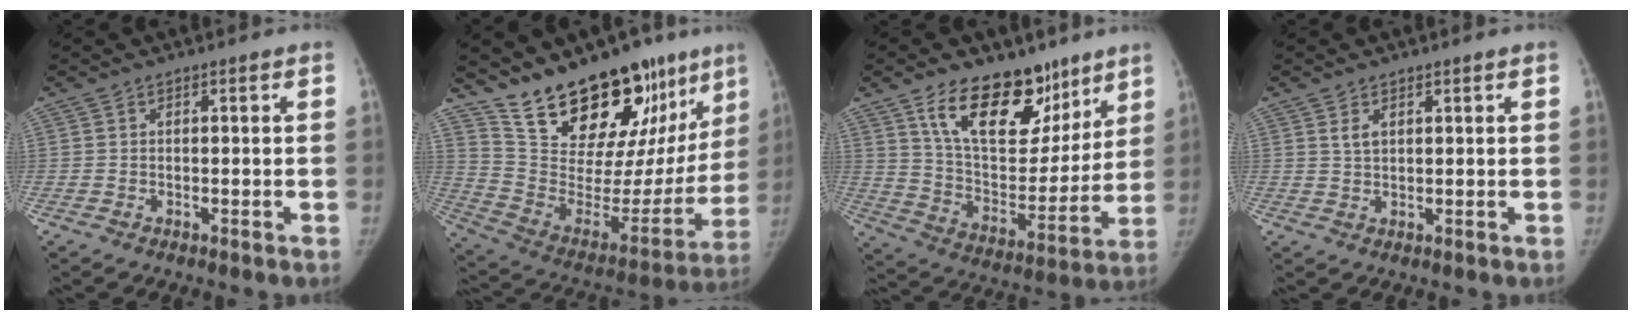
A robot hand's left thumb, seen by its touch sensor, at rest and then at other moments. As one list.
[{"total": 29.6, "force": [21.5, 12.4, 16.2], "torque": [-0.215, -0.104, 0.336]}, {"total": 21.0, "force": [13.3, 11.2, 11.8], "torque": [-0.129, -0.073, 0.226]}, {"total": 2.0, "force": [1.1, 1.0, 1.3], "torque": [-0.021, -0.004, 0.027]}]